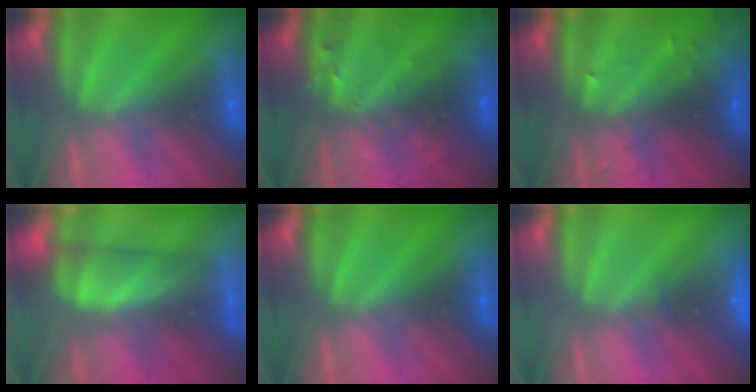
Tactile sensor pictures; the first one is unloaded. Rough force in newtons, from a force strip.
{"total": 6.6}
{"total": 2.9}
{"total": 4.6}
{"total": 0.0}
{"total": 1.9}